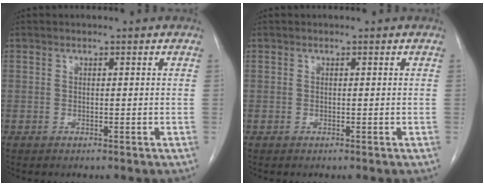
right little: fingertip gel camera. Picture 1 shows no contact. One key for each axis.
{"total": 0.0}